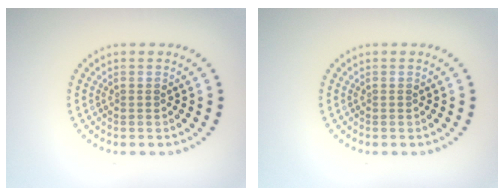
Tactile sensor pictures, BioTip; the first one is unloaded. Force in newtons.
{"total": 0.0}